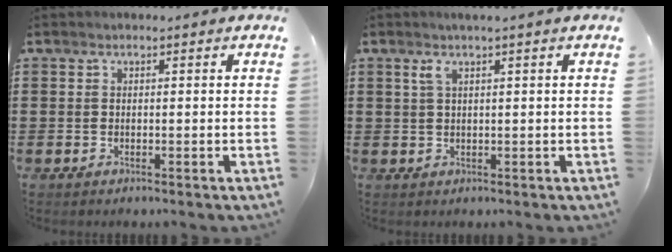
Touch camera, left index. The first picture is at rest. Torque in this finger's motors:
{"motor_torque": [0.72, -0.80, 0.22, 0.08]}